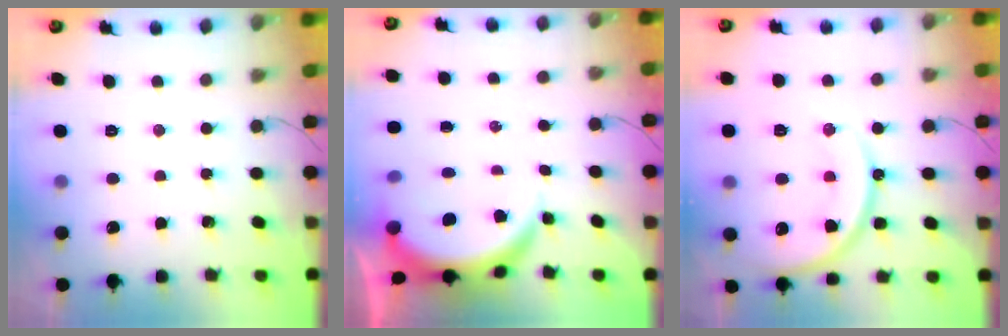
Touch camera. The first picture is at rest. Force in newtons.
{"total": 5.8, "press": 5.8, "slide": 0.8}
{"total": 17.7, "press": 17.6, "slide": 1.8}